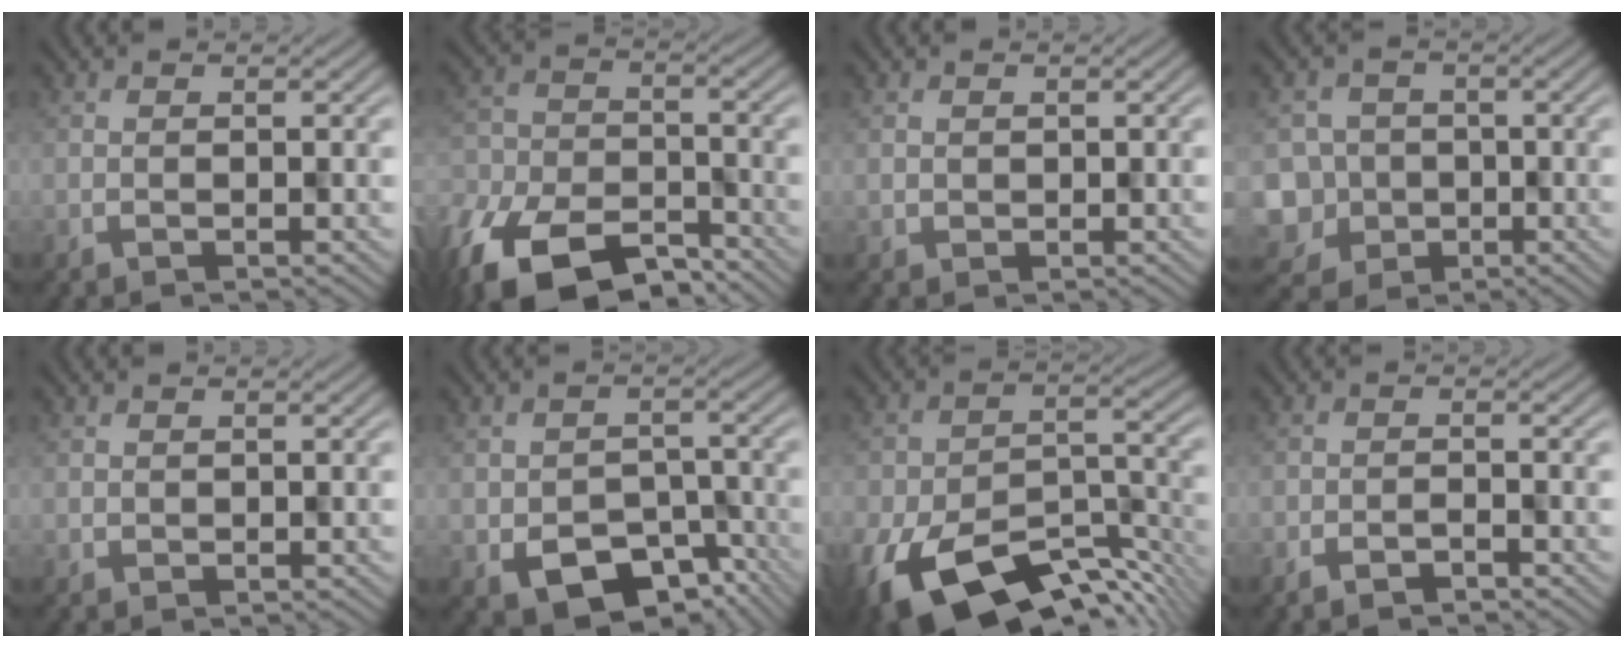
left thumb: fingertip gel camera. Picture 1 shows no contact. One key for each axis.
{"total": 14.3, "fx": -10.2, "fy": 7.2, "fz": 6.9, "tx": -0.183, "ty": -0.045, "tz": -0.169}
{"total": 0.9, "fx": 0.4, "fy": 0.6, "fz": -0.6, "tx": 0.012, "ty": -0.004, "tz": 0.008}
{"total": 8.8, "fx": -3.9, "fy": 7.8, "fz": 1.4, "tx": -0.060, "ty": -0.037, "tz": -0.084}
{"total": 0.6, "fx": 0.2, "fy": 0.4, "fz": -0.4, "tx": 0.009, "ty": -0.003, "tz": 0.005}
{"total": 8.3, "fx": -3.7, "fy": 5.7, "fz": 4.7, "tx": -0.079, "ty": -0.032, "tz": -0.046}
{"total": 14.9, "fx": -8.8, "fy": 7.4, "fz": 9.5, "tx": -0.193, "ty": -0.042, "tz": -0.137}
{"total": 1.9, "fx": -1.6, "fy": 0.6, "fz": 0.8, "tx": -0.015, "ty": 0.000, "tz": -0.026}